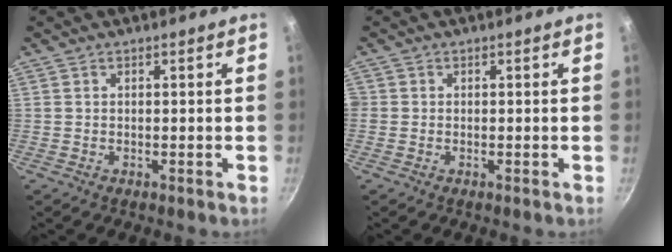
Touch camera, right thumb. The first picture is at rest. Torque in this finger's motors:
{"motor_torque": [-0.19, -0.20, 0.50, 0.32, 0.07]}